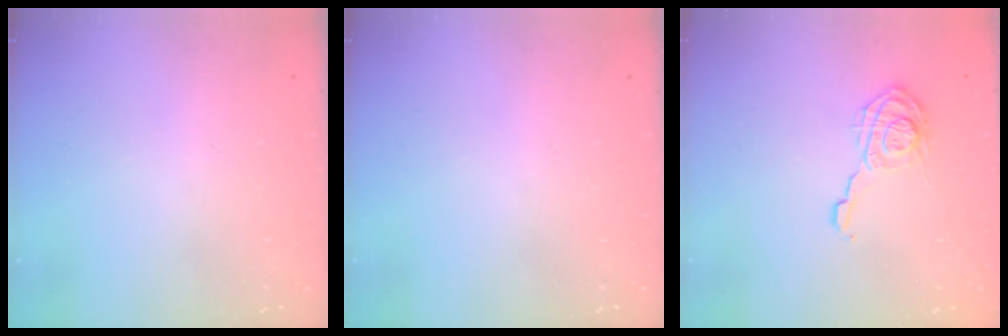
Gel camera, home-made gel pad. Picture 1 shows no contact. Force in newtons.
{"total": 0.0}
{"total": 13.8, "press": 13.8, "slide": 0.5}